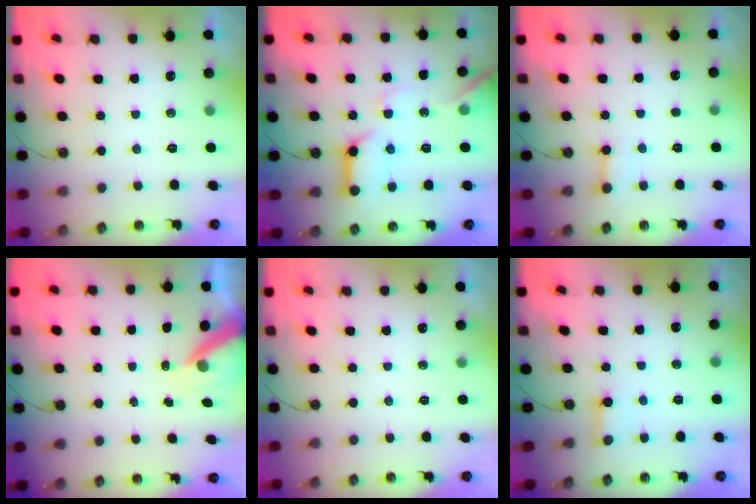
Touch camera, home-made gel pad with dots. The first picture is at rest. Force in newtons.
{"total": 14.5, "press": 14.4, "slide": 1.4}
{"total": 2.9, "press": 2.9, "slide": 0.3}
{"total": 7.7, "press": 7.7, "slide": 0.7}
{"total": 0.0}
{"total": 2.8, "press": 2.8, "slide": 0.3}